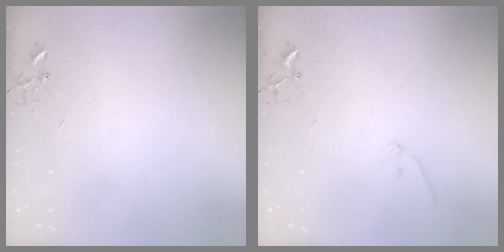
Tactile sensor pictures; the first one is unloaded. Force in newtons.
{"total": 7.0, "press": 6.9, "slide": 0.8}